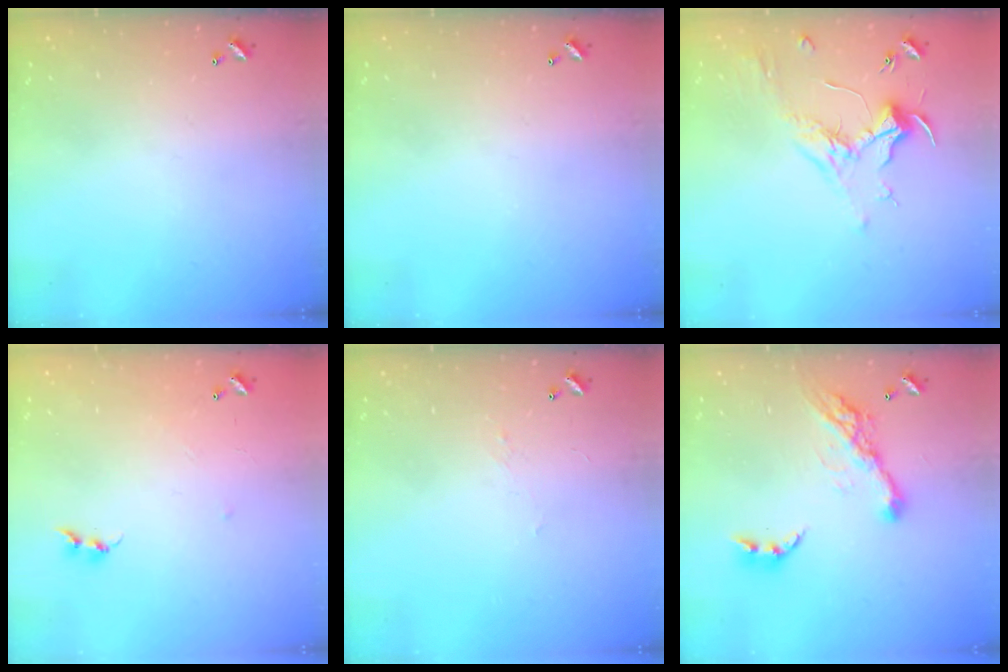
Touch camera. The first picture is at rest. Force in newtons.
{"total": 0.0}
{"total": 2.0, "press": 1.9, "slide": 0.7}
{"total": 5.1, "press": 5.0, "slide": 0.7}
{"total": 2.2, "press": 2.0, "slide": 0.8}
{"total": 15.5, "press": 15.4, "slide": 1.4}